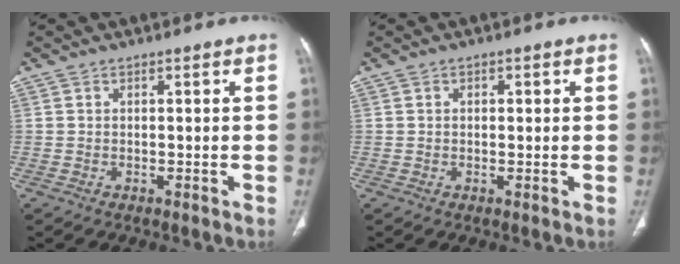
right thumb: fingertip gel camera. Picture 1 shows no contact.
{"total": 1.5, "force": [0.4, 0.9, 1.2], "torque": [-0.015, 0.003, 0.005]}